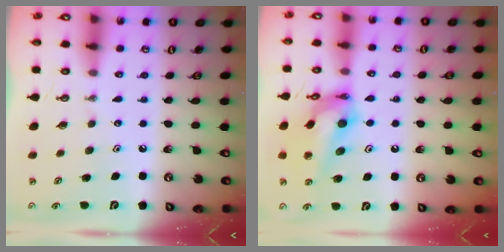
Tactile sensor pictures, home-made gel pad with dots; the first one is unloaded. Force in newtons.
{"total": 15.5, "press": 15.4, "slide": 1.7}